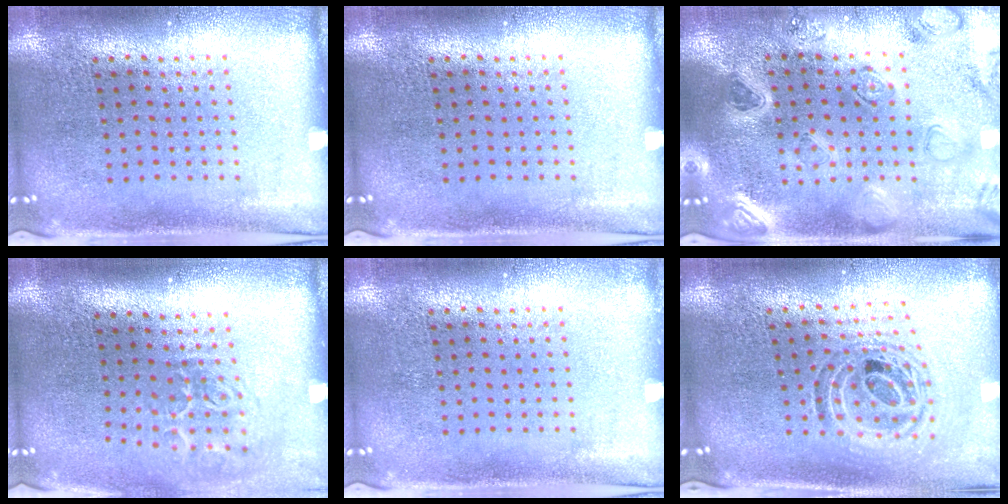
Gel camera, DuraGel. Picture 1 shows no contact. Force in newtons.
{"total": 0.0}
{"total": 2.2, "press": 2.2, "slide": 0.4}
{"total": 1.9, "press": 1.2, "slide": 1.5}
{"total": 0.0}
{"total": 1.1, "press": 1.0, "slide": 0.4}